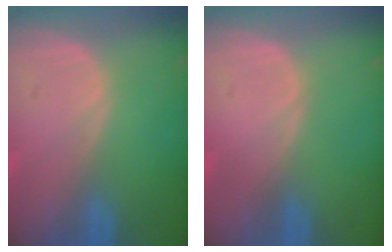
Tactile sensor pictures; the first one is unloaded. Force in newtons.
{"total": 0.0}